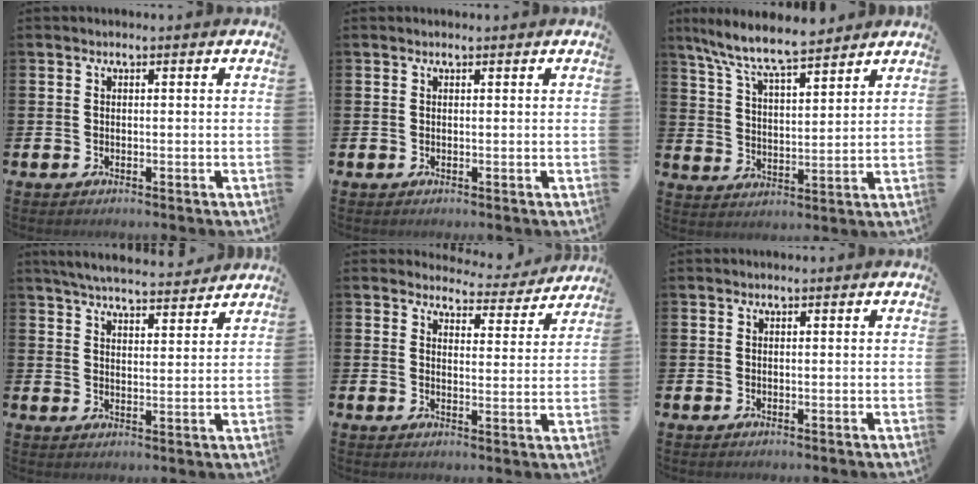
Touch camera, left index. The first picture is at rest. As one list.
[{"total": 0.0}, {"total": 8.5, "force": [7.7, 1.1, 3.2], "torque": [-0.091, -0.041, 0.138]}, {"total": 5.8, "force": [5.6, 0.4, 1.1], "torque": [-0.036, -0.031, 0.100]}, {"total": 4.0, "force": [3.8, 1.3, 0.1], "torque": [0.004, -0.039, 0.061]}, {"total": 0.0}]